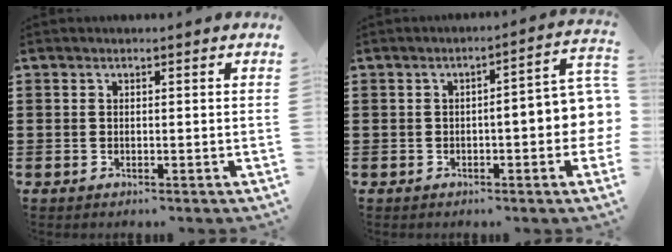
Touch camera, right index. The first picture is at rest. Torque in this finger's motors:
{"motor_torque": [1.29, -0.85, 0.45, 0.06]}